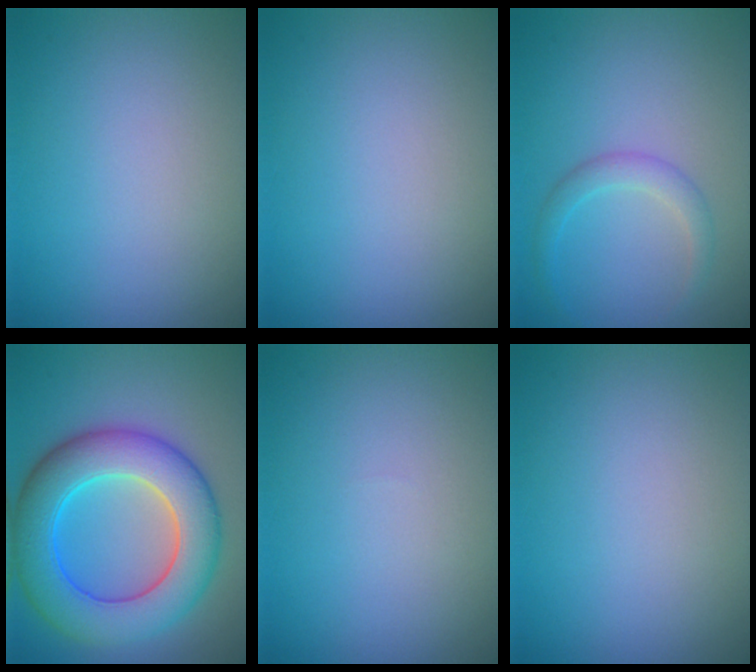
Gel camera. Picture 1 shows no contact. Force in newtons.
{"total": 0.0}
{"total": 1.8, "press": 1.8, "slide": 0.0}
{"total": 9.5, "press": 9.5, "slide": 0.4}
{"total": 0.0}
{"total": 0.0}